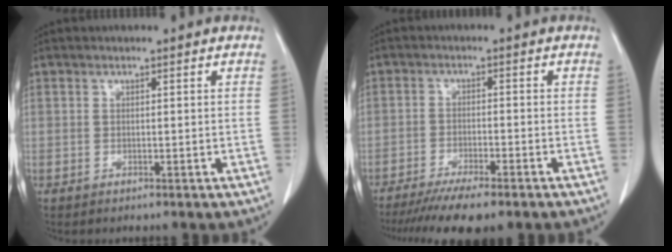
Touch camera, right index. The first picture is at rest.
{"total": 9.6, "force": [-7.6, 1.5, 5.7], "torque": [-0.084, -0.018, -0.120]}